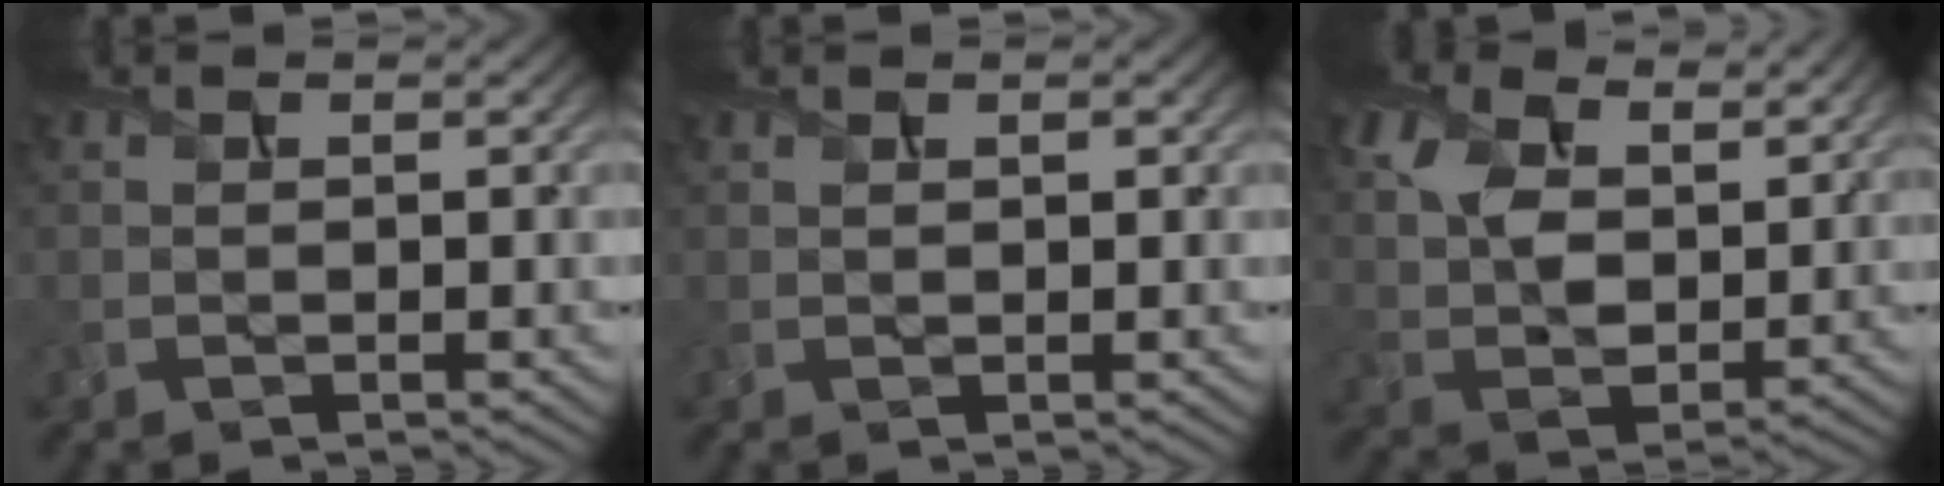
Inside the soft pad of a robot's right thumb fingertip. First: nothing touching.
{"total": 0.8, "force": [0.5, 0.4, 0.6], "torque": [-0.011, 0.000, 0.009]}
{"total": 9.8, "force": [5.3, 5.6, 6.1], "torque": [-0.152, 0.002, 0.092]}